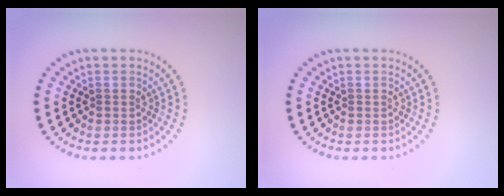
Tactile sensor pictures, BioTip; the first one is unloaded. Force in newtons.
{"total": 0.0}